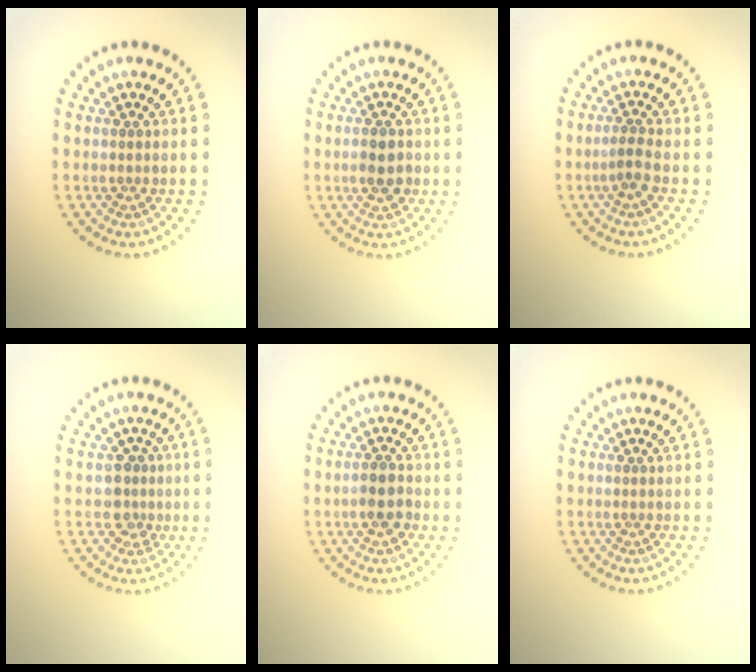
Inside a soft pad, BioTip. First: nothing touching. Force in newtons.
{"total": 2.3, "press": 2.3, "slide": 0.4}
{"total": 1.4, "press": 1.1, "slide": 0.9}
{"total": 2.1, "press": 1.8, "slide": 1.1}
{"total": 2.4, "press": 2.3, "slide": 0.7}
{"total": 0.0}